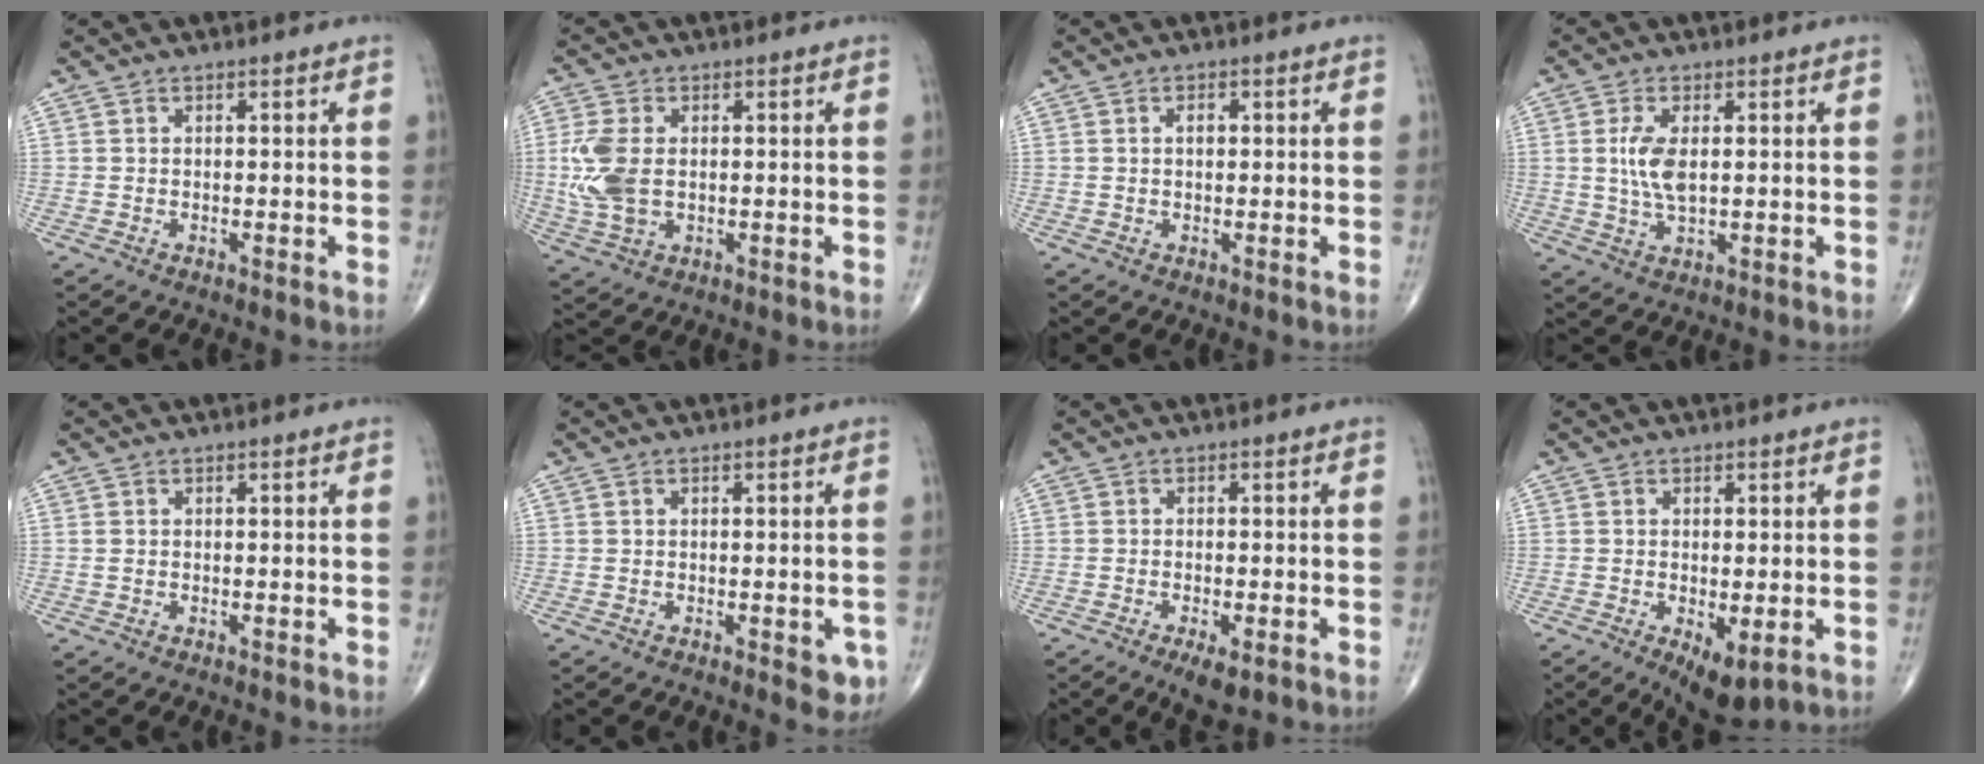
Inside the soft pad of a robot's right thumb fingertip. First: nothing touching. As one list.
[{"total": 8.7, "force": [0.3, 5.4, 6.8], "torque": [-0.164, -0.002, 0.011]}, {"total": 1.7, "force": [0.3, 1.0, 1.3], "torque": [-0.020, 0.002, 0.005]}, {"total": 6.1, "force": [0.9, 2.7, 5.4], "torque": [-0.114, -0.006, 0.019]}, {"total": 0.7, "force": [0.0, 0.5, 0.4], "torque": [-0.012, 0.003, 0.003]}, {"total": 3.6, "force": [-1.2, 1.7, 2.9], "torque": [-0.013, -0.002, -0.012]}, {"total": 4.3, "force": [-2.2, 1.5, 3.4], "torque": [-0.056, -0.005, -0.030]}, {"total": 6.4, "force": [-2.0, 2.7, 5.5], "torque": [-0.084, -0.014, -0.020]}]